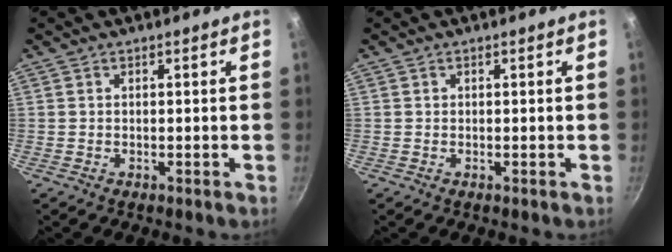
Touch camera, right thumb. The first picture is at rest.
{"total": 0.0}